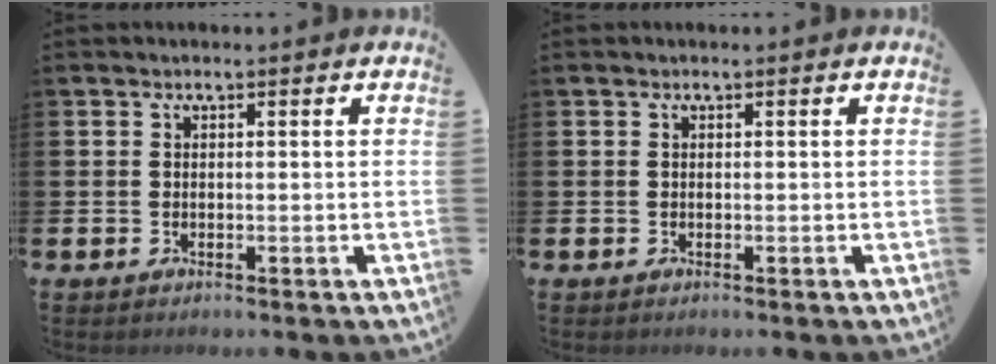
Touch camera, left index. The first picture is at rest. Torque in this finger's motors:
{"motor_torque": [0.00, 0.00, 0.01, 0.00]}